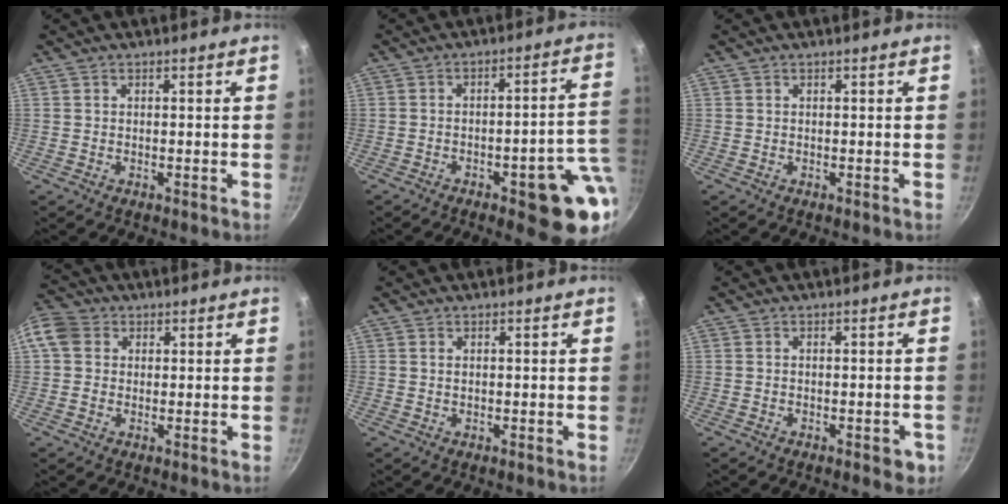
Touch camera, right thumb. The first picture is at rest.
{"total": 15.0, "force": [-4.8, 4.4, 13.5], "torque": [-0.123, 0.031, -0.059]}
{"total": 0.0}
{"total": 7.8, "force": [1.6, 6.6, 3.8], "torque": [-0.062, 0.014, 0.015]}
{"total": 0.8, "force": [0.2, 0.6, 0.6], "torque": [-0.008, 0.003, 0.004]}
{"total": 3.4, "force": [-1.5, 1.6, 2.6], "torque": [-0.022, 0.008, -0.014]}